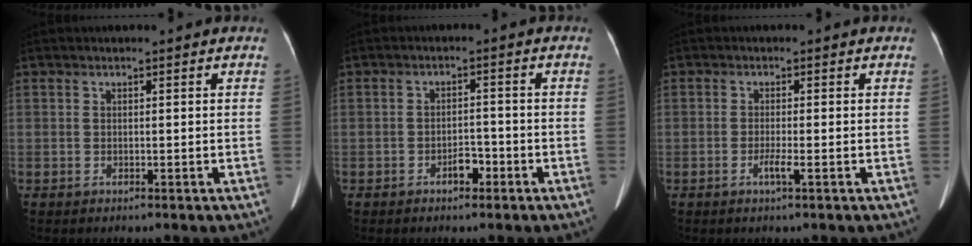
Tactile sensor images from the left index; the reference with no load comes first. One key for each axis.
{"total": 2.6, "fx": -1.7, "fy": 1.2, "fz": 1.5, "tx": -0.024, "ty": 0.005, "tz": -0.028}
{"total": 1.7, "fx": -0.8, "fy": -0.1, "fz": 1.5, "tx": -0.033, "ty": -0.003, "tz": -0.016}